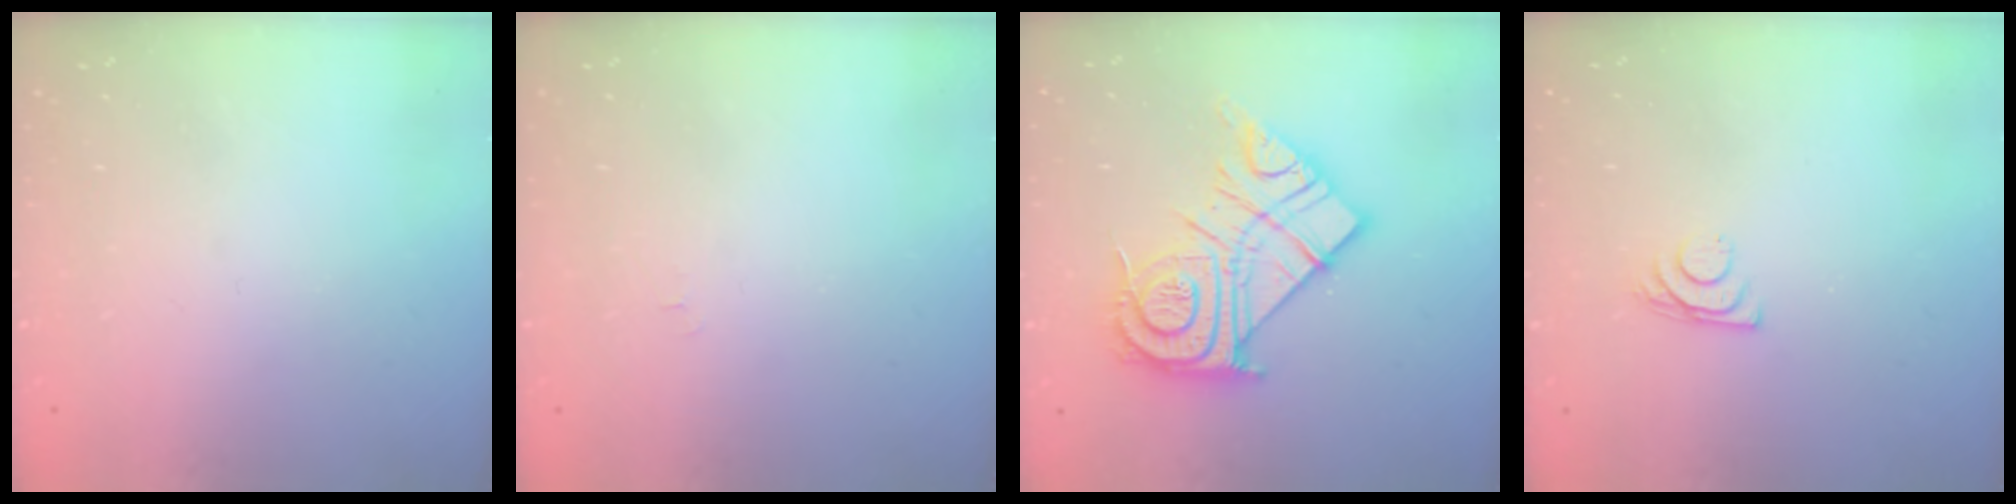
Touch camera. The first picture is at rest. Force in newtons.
{"total": 3.1, "press": 3.1, "slide": 0.5}
{"total": 20.9, "press": 20.8, "slide": 1.9}
{"total": 7.2, "press": 7.2, "slide": 0.6}